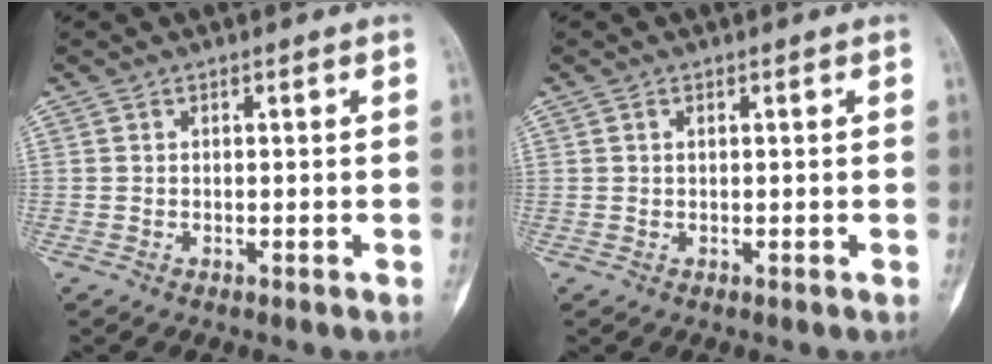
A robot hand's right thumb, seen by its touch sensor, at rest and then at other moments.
{"total": 0.5, "force": [0.1, 0.3, 0.4], "torque": [-0.009, 0.000, 0.003]}